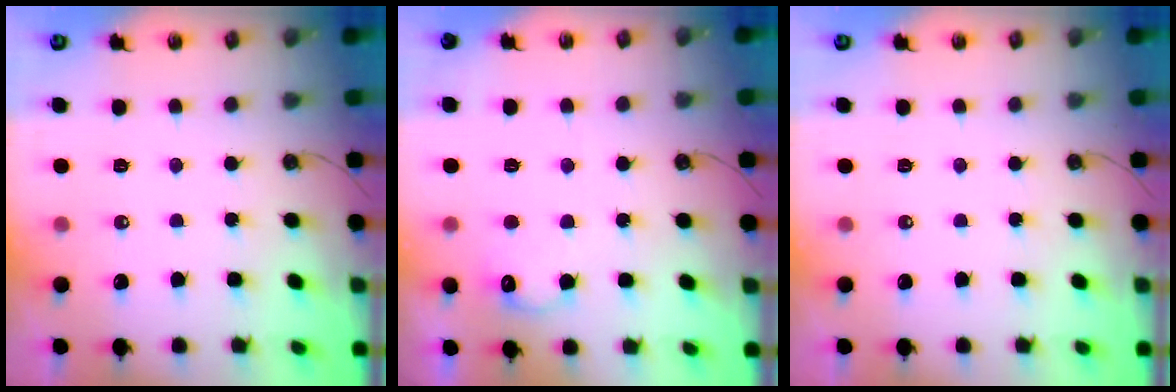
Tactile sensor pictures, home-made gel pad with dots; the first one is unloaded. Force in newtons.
{"total": 10.4, "press": 10.4, "slide": 0.6}
{"total": 0.0}